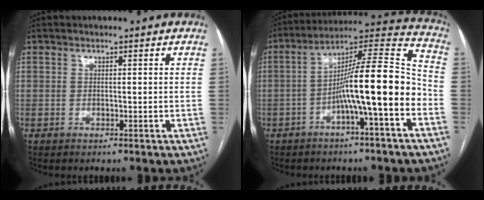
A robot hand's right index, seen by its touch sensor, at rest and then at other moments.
{"total": 14.8, "force": [-4.4, 0.6, 14.1], "torque": [-0.224, 0.032, -0.071]}